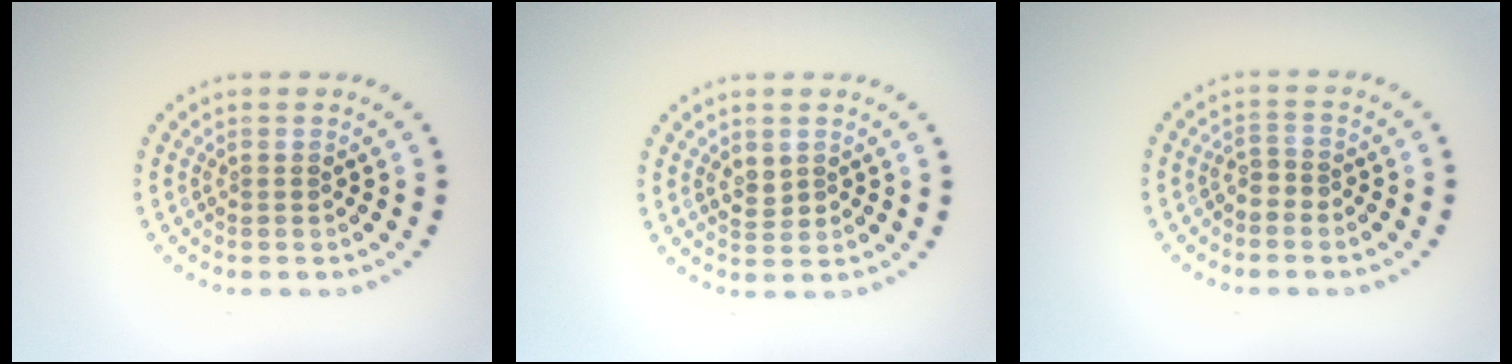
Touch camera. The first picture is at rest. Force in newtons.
{"total": 1.6, "press": 1.5, "slide": 0.7}
{"total": 1.1, "press": 0.7, "slide": 0.8}